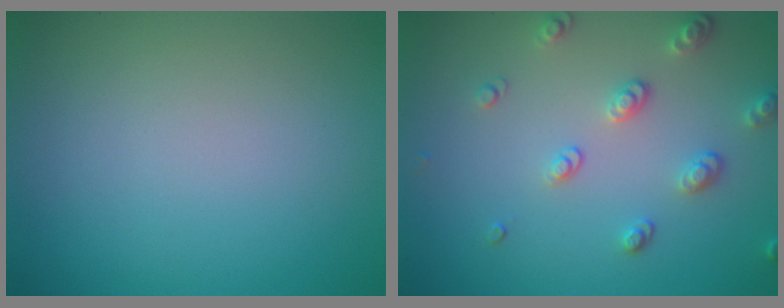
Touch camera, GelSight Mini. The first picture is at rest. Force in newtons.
{"total": 2.6, "press": 2.6, "slide": 0.6}